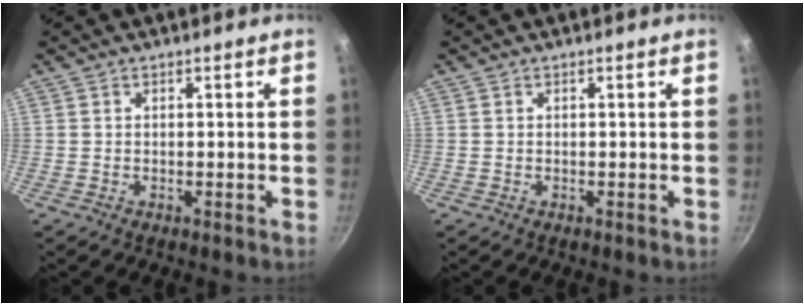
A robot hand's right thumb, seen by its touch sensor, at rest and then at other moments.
{"total": 0.0}